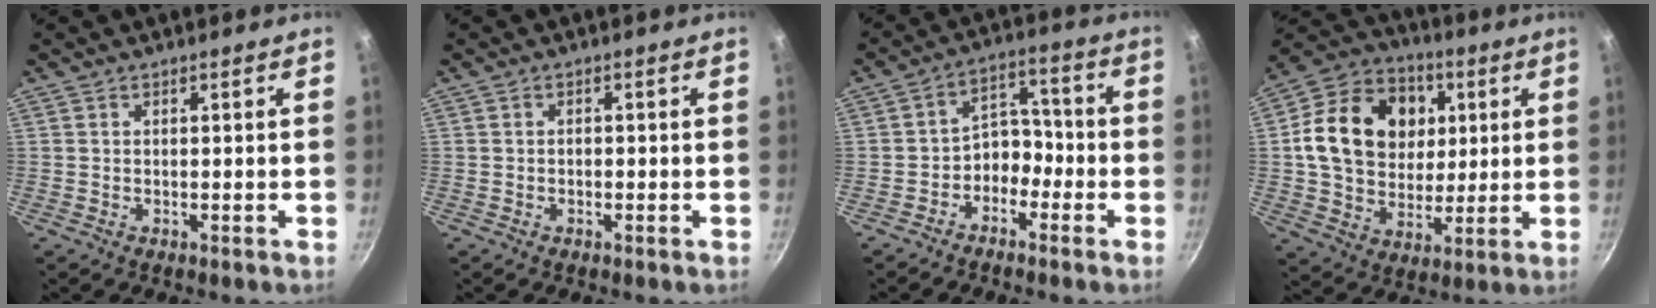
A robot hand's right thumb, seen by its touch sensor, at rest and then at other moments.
{"total": 0.8, "force": [-0.3, 0.6, 0.4], "torque": [-0.007, 0.004, -0.005]}
{"total": 6.4, "force": [-3.2, 4.6, 3.0], "torque": [-0.005, 0.051, -0.063]}
{"total": 19.9, "force": [3.8, 15.6, 11.7], "torque": [-0.177, 0.011, 0.061]}